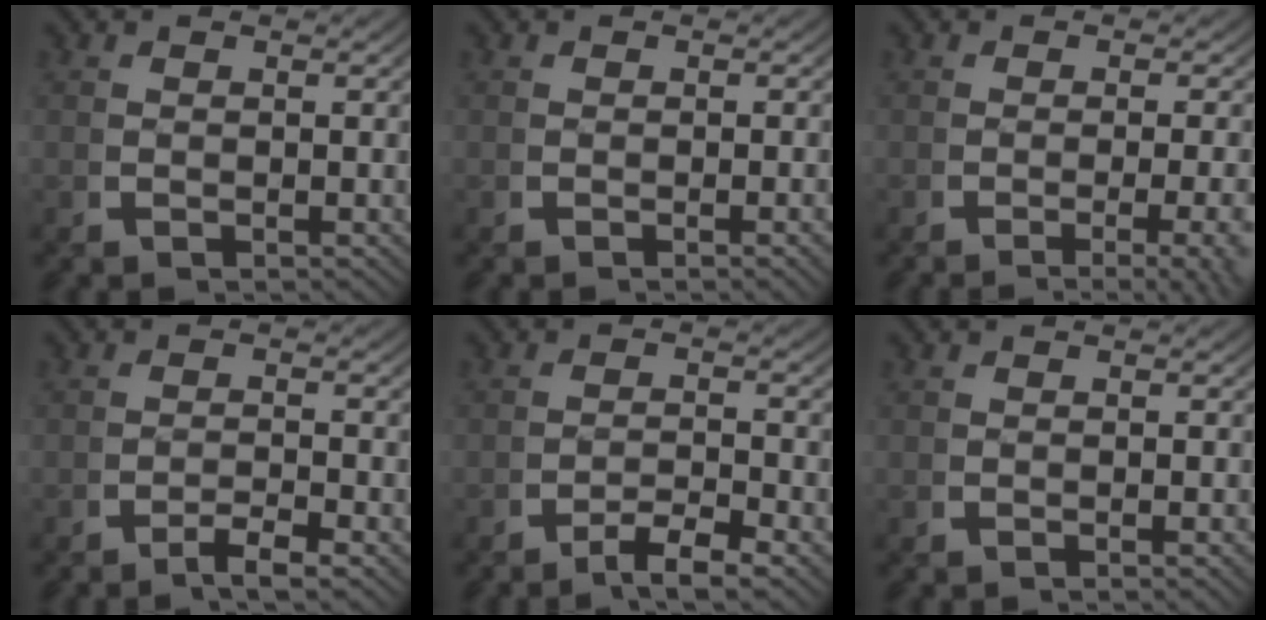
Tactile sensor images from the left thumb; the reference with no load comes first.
{"total": 0.9, "force": [-0.2, 0.0, 0.9], "torque": [-0.016, 0.006, -0.005]}
{"total": 4.7, "force": [-2.6, 1.1, 3.7], "torque": [-0.061, -0.011, -0.036]}
{"total": 2.1, "force": [-1.5, 0.3, 1.5], "torque": [-0.026, -0.001, -0.031]}
{"total": 2.9, "force": [-1.9, 0.8, 2.0], "torque": [-0.030, -0.003, -0.036]}
{"total": 0.6, "force": [-0.2, 0.0, 0.5], "torque": [-0.010, 0.004, -0.004]}